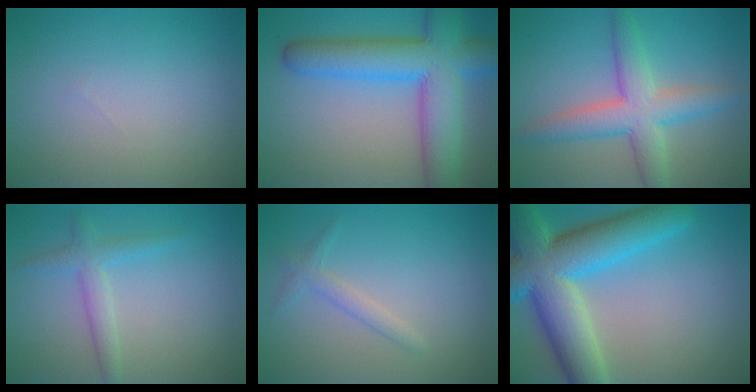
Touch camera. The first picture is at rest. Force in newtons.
{"total": 9.9, "press": 9.9, "slide": 0.4}
{"total": 5.0, "press": 5.0, "slide": 0.3}
{"total": 2.3, "press": 2.3, "slide": 0.1}
{"total": 1.4, "press": 1.4, "slide": 0.1}
{"total": 10.9, "press": 10.9, "slide": 0.6}